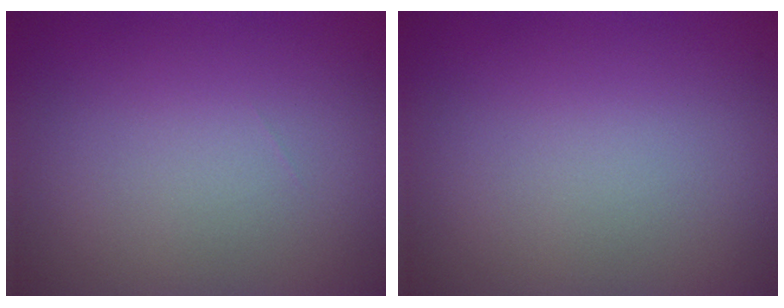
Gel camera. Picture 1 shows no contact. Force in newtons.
{"total": 0.0}